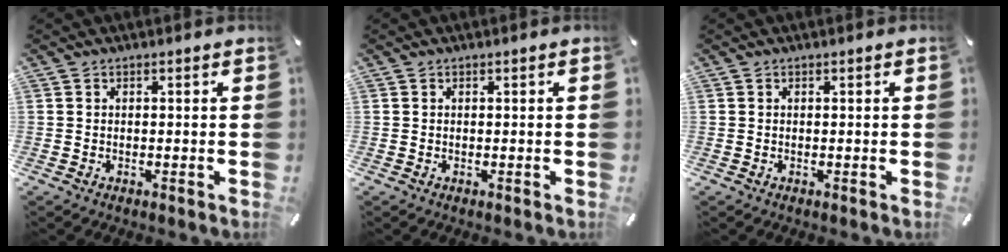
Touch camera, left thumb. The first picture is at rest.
{"total": 0.0}
{"total": 0.0}